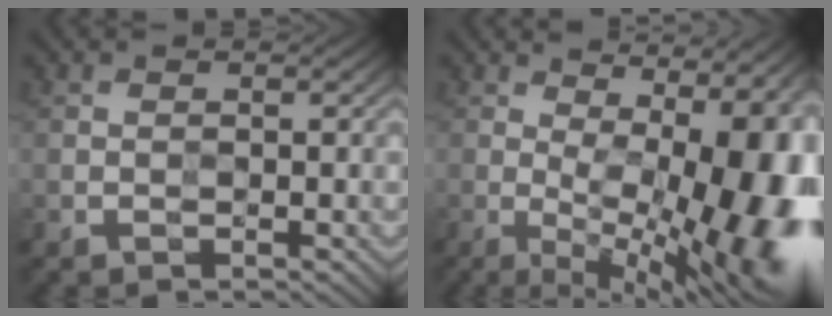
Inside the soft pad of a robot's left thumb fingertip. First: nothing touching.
{"total": 18.6, "force": [-0.3, 7.2, 17.2], "torque": [-0.206, -0.004, 0.009]}